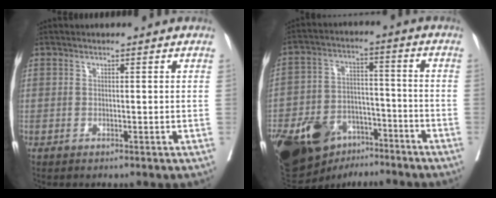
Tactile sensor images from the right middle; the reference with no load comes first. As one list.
[{"total": 22.1, "force": [-13.7, 13.5, 11.0], "torque": [-0.298, -0.002, -0.223]}]